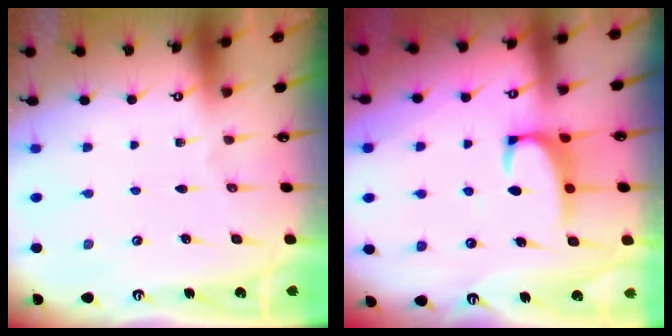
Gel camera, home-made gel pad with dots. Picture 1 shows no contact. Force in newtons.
{"total": 2.9, "press": 2.8, "slide": 0.7}